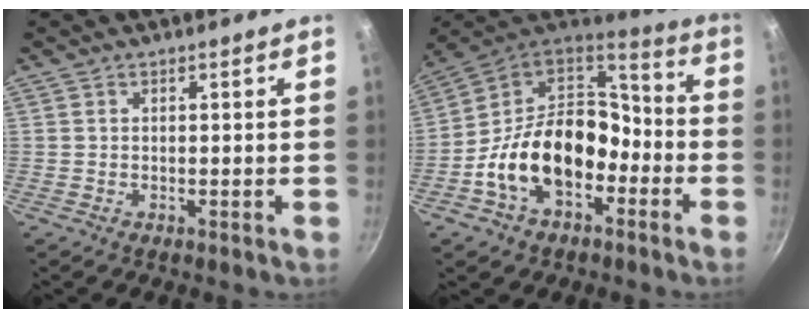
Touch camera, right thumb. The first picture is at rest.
{"total": 20.2, "force": [-5.7, 13.8, 13.6], "torque": [-0.204, 0.070, -0.106]}